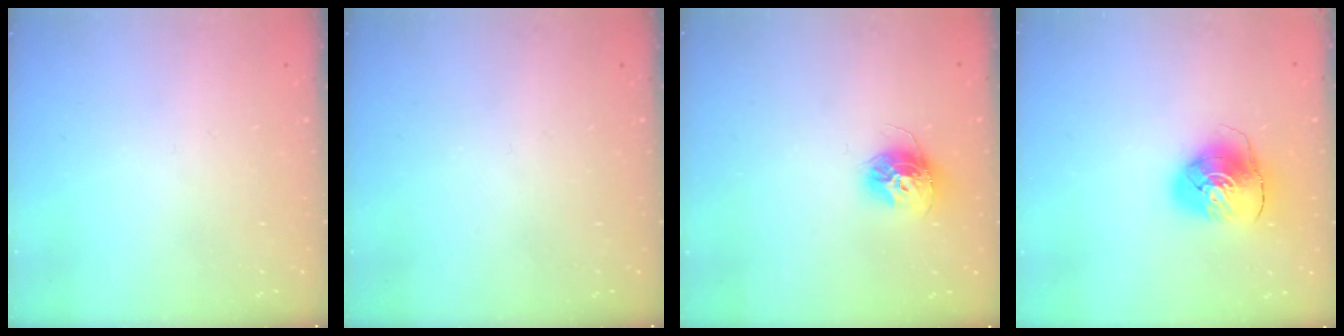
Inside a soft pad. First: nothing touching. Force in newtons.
{"total": 0.0}
{"total": 11.9, "press": 11.9, "slide": 0.9}
{"total": 9.4, "press": 9.2, "slide": 1.5}